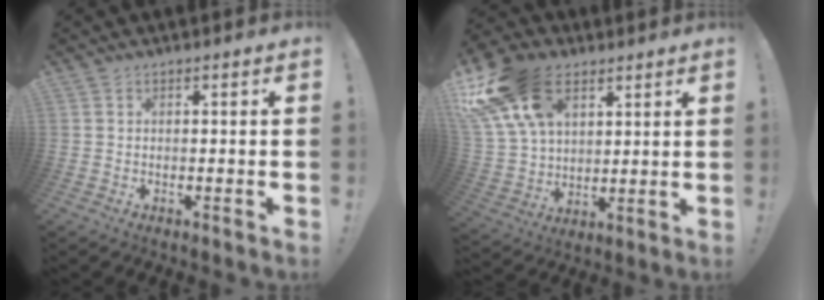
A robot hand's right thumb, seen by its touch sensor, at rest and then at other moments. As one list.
[{"total": 21.9, "force": [10.1, 14.5, 12.9], "torque": [-0.245, -0.038, 0.194]}]